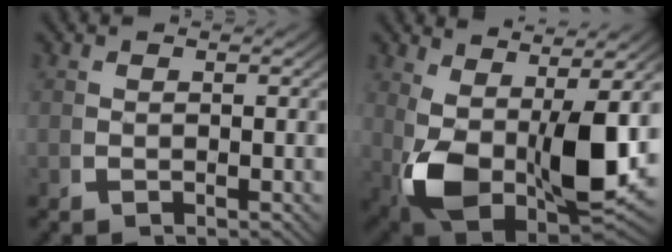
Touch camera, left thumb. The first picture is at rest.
{"total": 15.0, "force": [-1.8, 9.2, 11.7], "torque": [-0.255, -0.076, 0.011]}